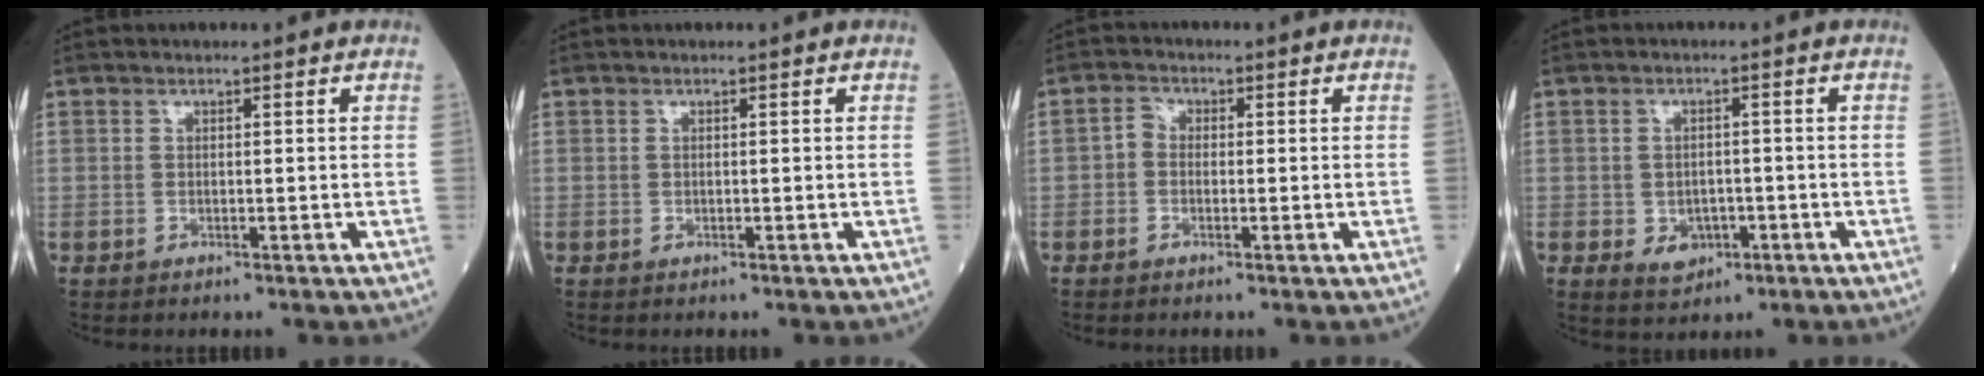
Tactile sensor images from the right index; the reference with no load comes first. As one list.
[{"total": 0.0}, {"total": 1.8, "force": [-0.4, 1.4, 1.0], "torque": [-0.016, 0.004, -0.013]}, {"total": 4.0, "force": [-1.4, 3.1, 2.2], "torque": [-0.028, 0.001, -0.011]}]